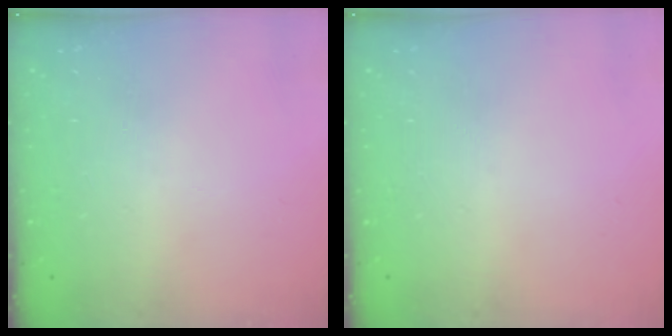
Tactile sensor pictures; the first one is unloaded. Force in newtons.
{"total": 0.0}